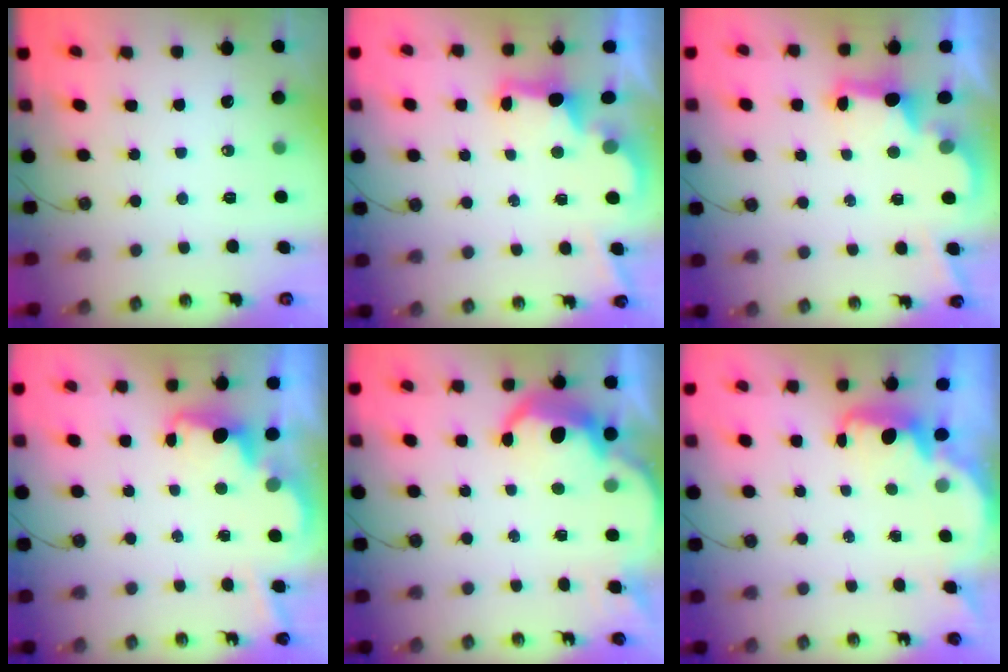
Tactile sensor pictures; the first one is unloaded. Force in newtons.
{"total": 2.8, "press": 2.6, "slide": 0.9}
{"total": 2.7, "press": 2.6, "slide": 0.9}
{"total": 3.5, "press": 3.5, "slide": 0.7}
{"total": 7.3, "press": 7.3, "slide": 0.4}
{"total": 2.3, "press": 2.2, "slide": 0.6}